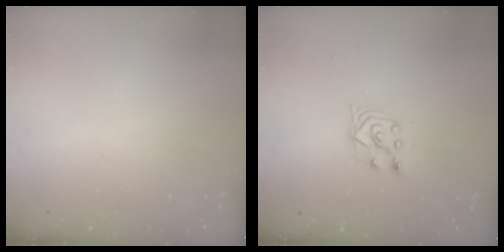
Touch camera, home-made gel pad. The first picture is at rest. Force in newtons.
{"total": 4.0, "press": 4.0, "slide": 0.7}